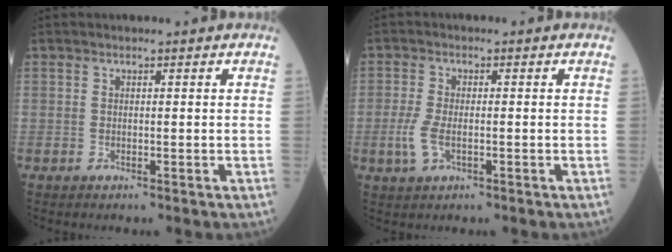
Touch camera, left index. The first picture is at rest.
{"total": 3.9, "force": [-1.1, 1.7, 3.4], "torque": [-0.089, -0.005, -0.023]}